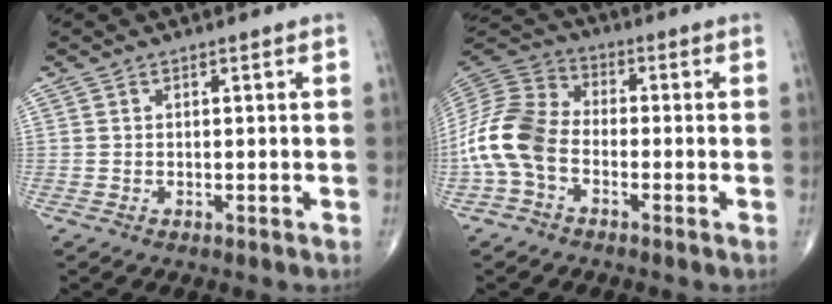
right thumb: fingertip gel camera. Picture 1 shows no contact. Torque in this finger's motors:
{"motor_torque": [0.09, 0.44, 1.15, -0.76, 0.49]}